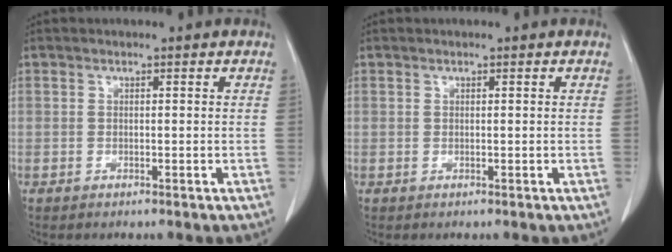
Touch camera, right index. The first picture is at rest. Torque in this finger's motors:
{"motor_torque": [-0.05, -0.12, 0.03, 0.00]}